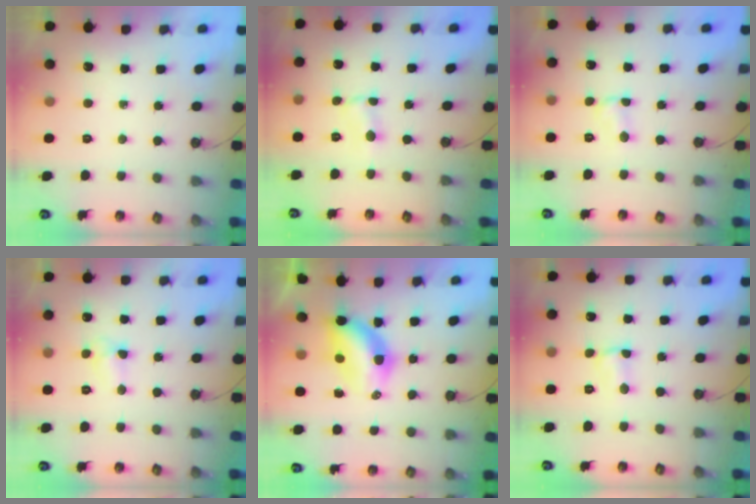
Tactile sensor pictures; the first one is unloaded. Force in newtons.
{"total": 1.2, "press": 1.2, "slide": 0.2}
{"total": 2.4, "press": 2.4, "slide": 0.3}
{"total": 5.0, "press": 5.0, "slide": 0.6}
{"total": 6.5, "press": 6.5, "slide": 0.5}
{"total": 1.9, "press": 1.9, "slide": 0.3}